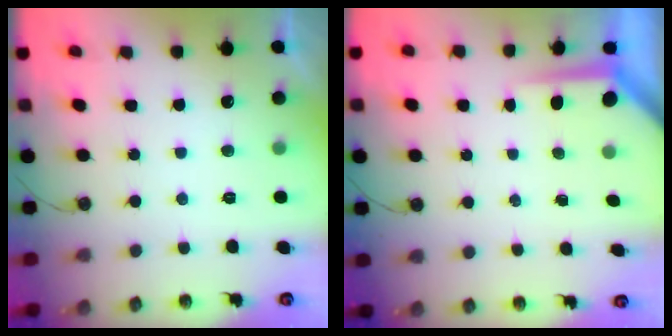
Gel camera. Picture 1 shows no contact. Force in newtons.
{"total": 4.0, "press": 4.0, "slide": 0.3}